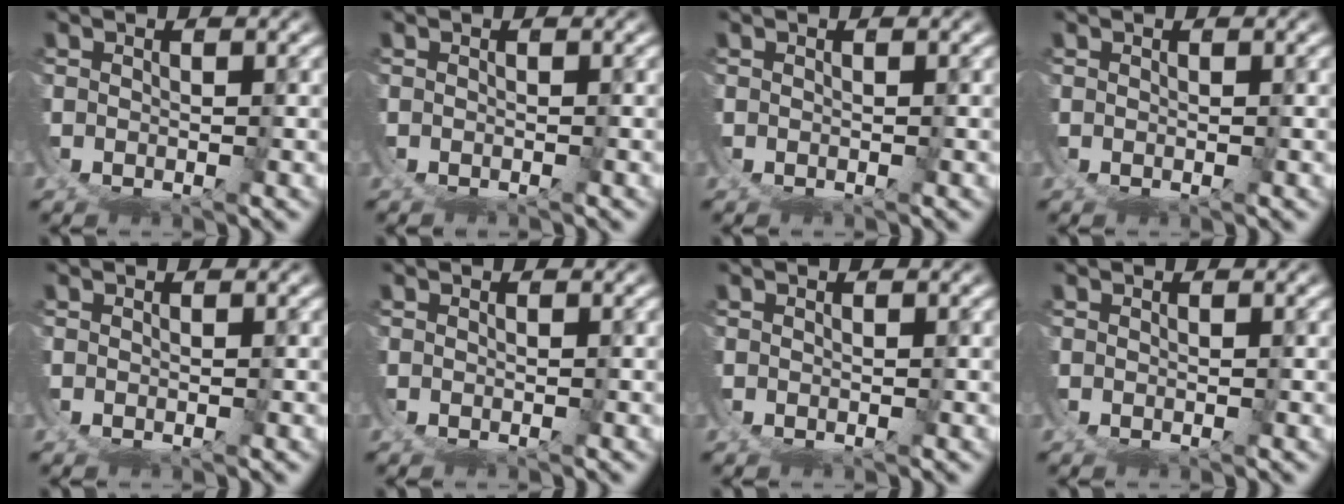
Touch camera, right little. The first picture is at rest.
{"total": 0.7, "force": [-0.3, -0.6, -0.2], "torque": [0.002, -0.005, -0.003]}
{"total": 0.0}
{"total": 0.0}
{"total": 0.0}
{"total": 0.0}
{"total": 0.0}
{"total": 0.0}